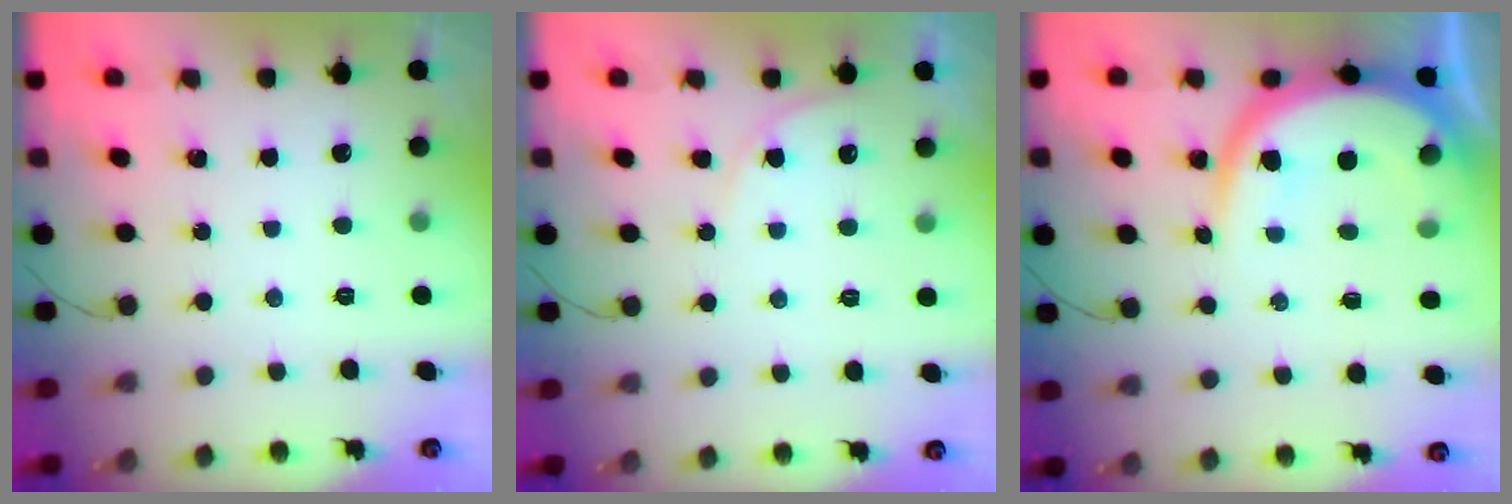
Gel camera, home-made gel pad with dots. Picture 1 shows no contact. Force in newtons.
{"total": 4.8, "press": 4.8, "slide": 0.5}
{"total": 11.6, "press": 11.6, "slide": 1.2}